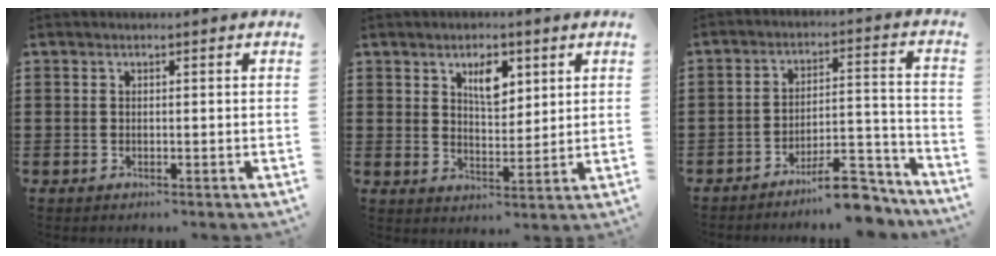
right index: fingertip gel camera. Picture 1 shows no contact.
{"total": 5.3, "force": [2.8, 2.6, 3.7], "torque": [-0.066, 0.003, 0.044]}
{"total": 9.7, "force": [-8.4, 1.7, 4.6], "torque": [-0.057, 0.035, -0.154]}